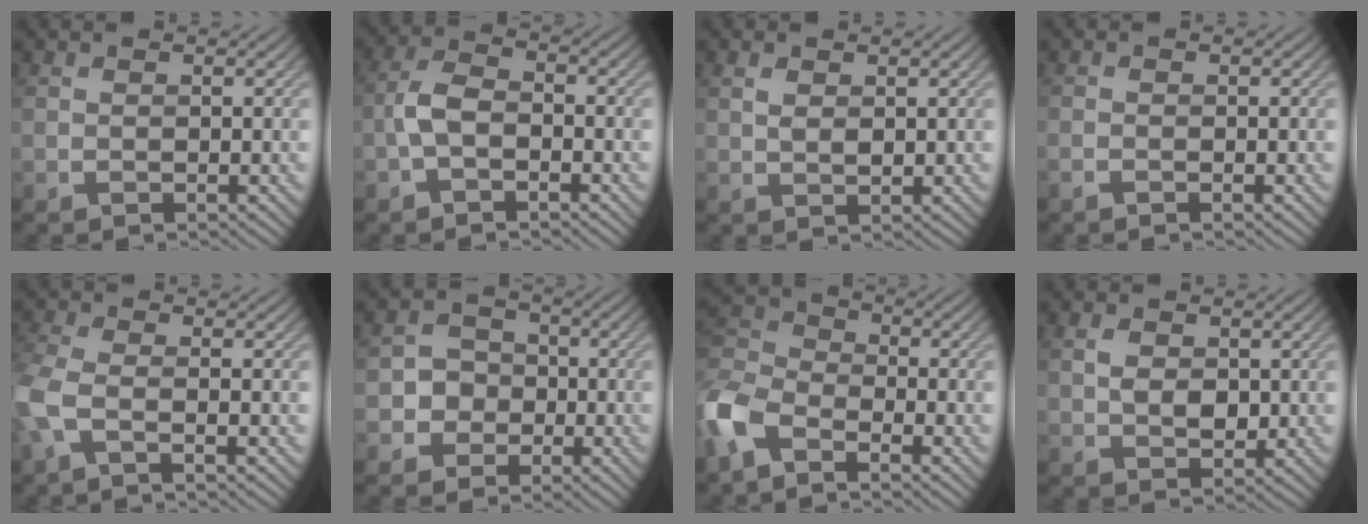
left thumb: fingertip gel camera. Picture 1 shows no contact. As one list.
[{"total": 4.0, "force": [-1.7, 2.2, 2.9], "torque": [-0.065, 0.009, -0.043]}, {"total": 1.7, "force": [0.7, 0.9, 1.3], "torque": [-0.028, 0.000, 0.015]}, {"total": 0.8, "force": [-0.7, 0.0, 0.4], "torque": [-0.009, -0.001, -0.016]}, {"total": 4.5, "force": [-1.8, 1.6, 3.8], "torque": [-0.104, -0.006, -0.051]}, {"total": 3.9, "force": [-1.2, 3.6, 0.8], "torque": [-0.003, 0.002, -0.041]}, {"total": 8.6, "force": [-5.2, 4.6, 5.2], "torque": [-0.135, -0.010, -0.124]}, {"total": 3.2, "force": [0.6, 2.2, 2.2], "torque": [-0.047, 0.000, 0.010]}]